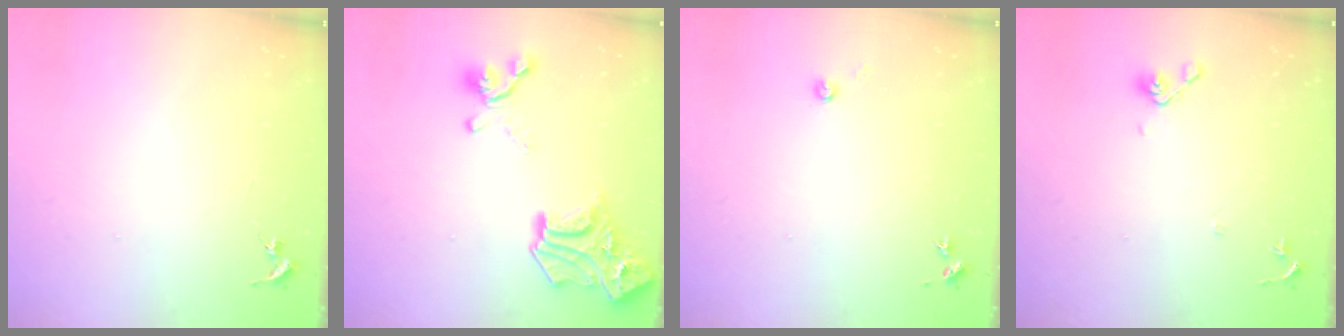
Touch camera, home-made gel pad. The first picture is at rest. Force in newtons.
{"total": 19.5, "press": 19.5, "slide": 0.7}
{"total": 3.1, "press": 3.1, "slide": 0.3}
{"total": 7.6, "press": 7.3, "slide": 2.0}